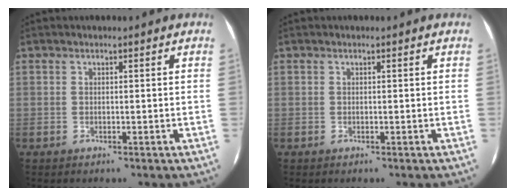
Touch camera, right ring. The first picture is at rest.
{"total": 0.0}